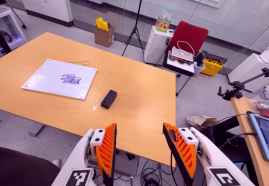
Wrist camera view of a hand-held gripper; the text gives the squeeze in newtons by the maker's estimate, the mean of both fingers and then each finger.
{"total": 0.0}